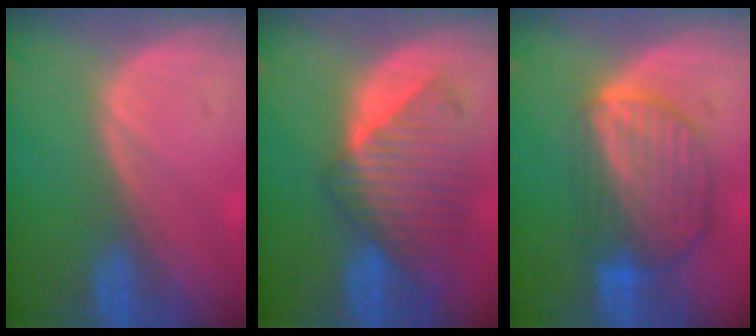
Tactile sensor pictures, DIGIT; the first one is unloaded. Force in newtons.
{"total": 8.8, "press": 8.0, "slide": 3.5}
{"total": 8.7, "press": 7.6, "slide": 4.1}